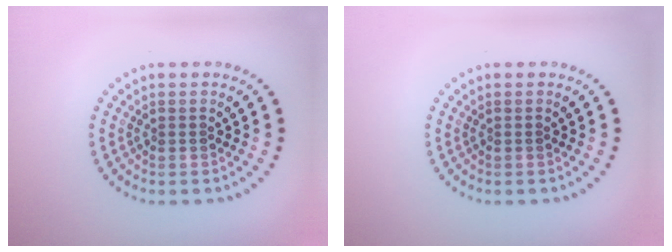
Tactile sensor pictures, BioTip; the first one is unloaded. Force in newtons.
{"total": 0.0}